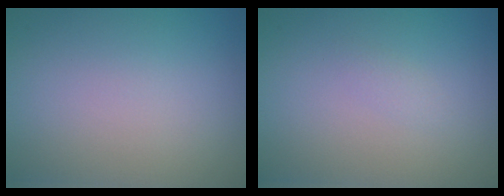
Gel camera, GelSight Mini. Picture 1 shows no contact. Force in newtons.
{"total": 0.6, "press": 0.6, "slide": 0.1}